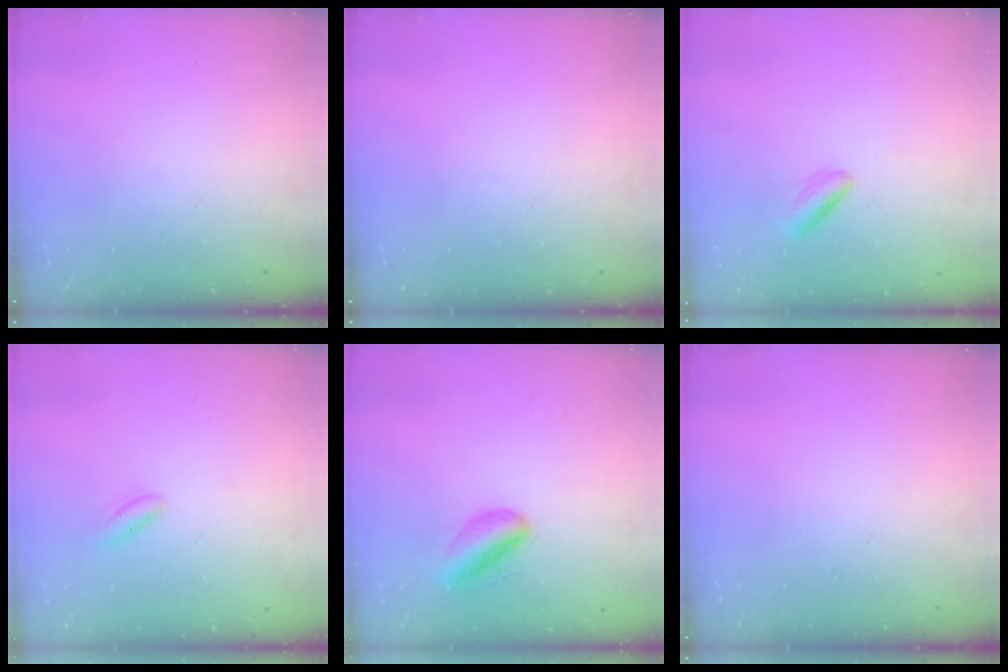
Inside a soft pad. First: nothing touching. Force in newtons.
{"total": 0.0}
{"total": 3.0, "press": 2.8, "slide": 1.2}
{"total": 2.6, "press": 2.5, "slide": 0.8}
{"total": 7.0, "press": 6.8, "slide": 1.6}
{"total": 0.0}